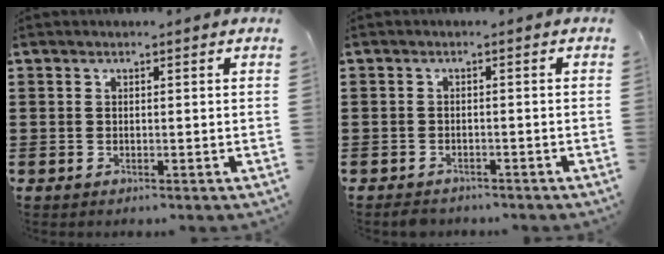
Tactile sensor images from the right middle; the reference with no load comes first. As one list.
[{"total": 1.2, "force": [-1.2, 0.3, 0.2], "torque": [-0.008, 0.000, -0.026]}]